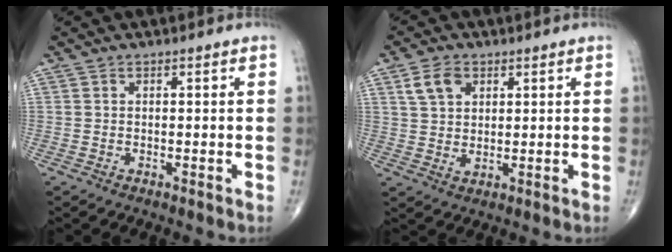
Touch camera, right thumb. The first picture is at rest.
{"total": 5.9, "force": [2.6, 4.0, 3.4], "torque": [-0.050, -0.010, 0.051]}